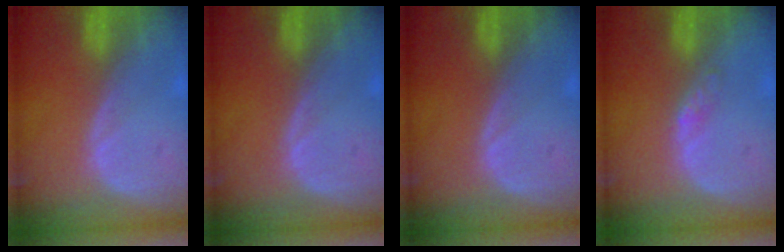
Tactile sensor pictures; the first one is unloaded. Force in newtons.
{"total": 0.0}
{"total": 0.0}
{"total": 1.4, "press": 1.4, "slide": 0.1}